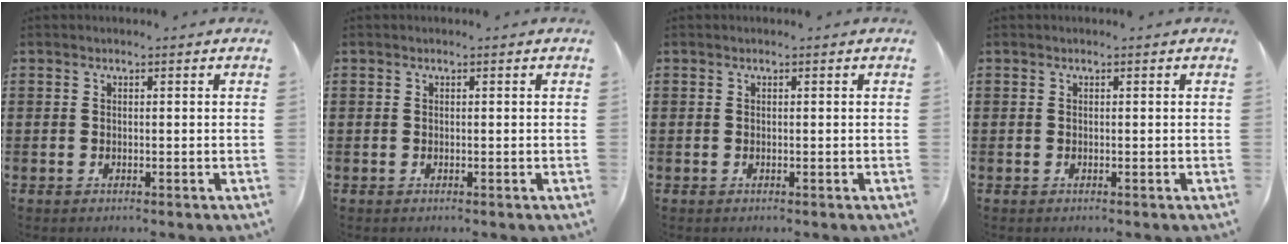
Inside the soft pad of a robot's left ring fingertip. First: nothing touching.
{"total": 0.0}
{"total": 0.0}
{"total": 0.0}